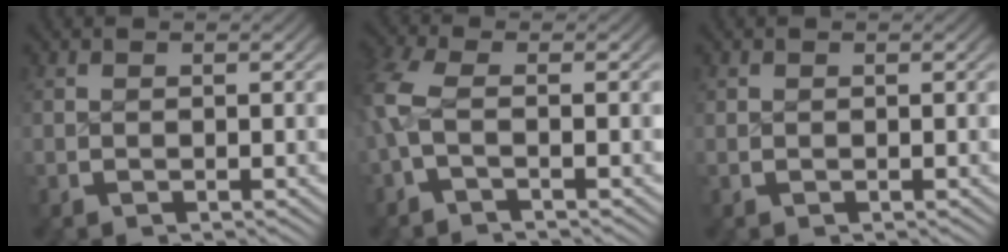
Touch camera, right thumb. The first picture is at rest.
{"total": 3.6, "force": [-0.4, 2.0, 3.0], "torque": [-0.094, -0.008, -0.006]}
{"total": 0.0}